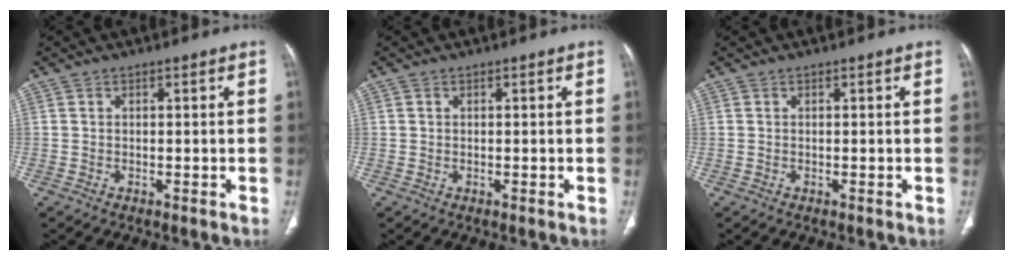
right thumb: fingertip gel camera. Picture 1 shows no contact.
{"total": 0.0}
{"total": 0.0}